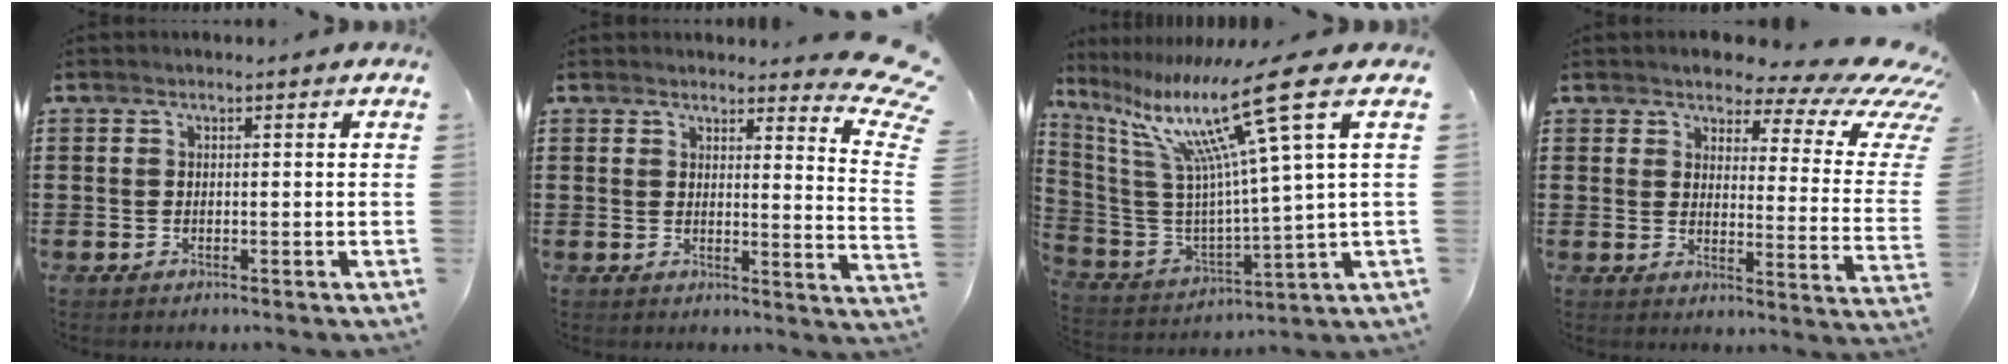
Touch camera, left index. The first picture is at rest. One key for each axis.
{"total": 5.3, "fx": 4.5, "fy": 0.4, "fz": 2.7, "tx": -0.039, "ty": -0.031, "tz": 0.075}
{"total": 17.9, "fx": 10.0, "fy": 0.9, "fz": 14.8, "tx": -0.314, "ty": -0.052, "tz": 0.146}
{"total": 6.8, "fx": 5.4, "fy": 1.9, "fz": 3.6, "tx": -0.071, "ty": -0.038, "tz": 0.090}